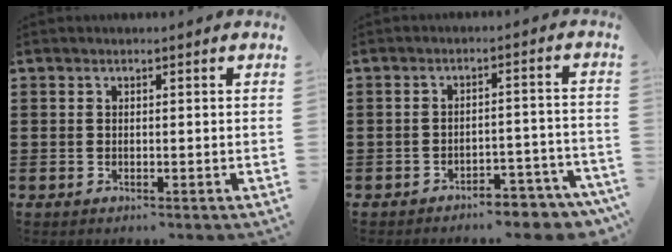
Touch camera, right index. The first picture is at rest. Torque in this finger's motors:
{"motor_torque": [1.11, -1.03, 0.29, 0.02]}